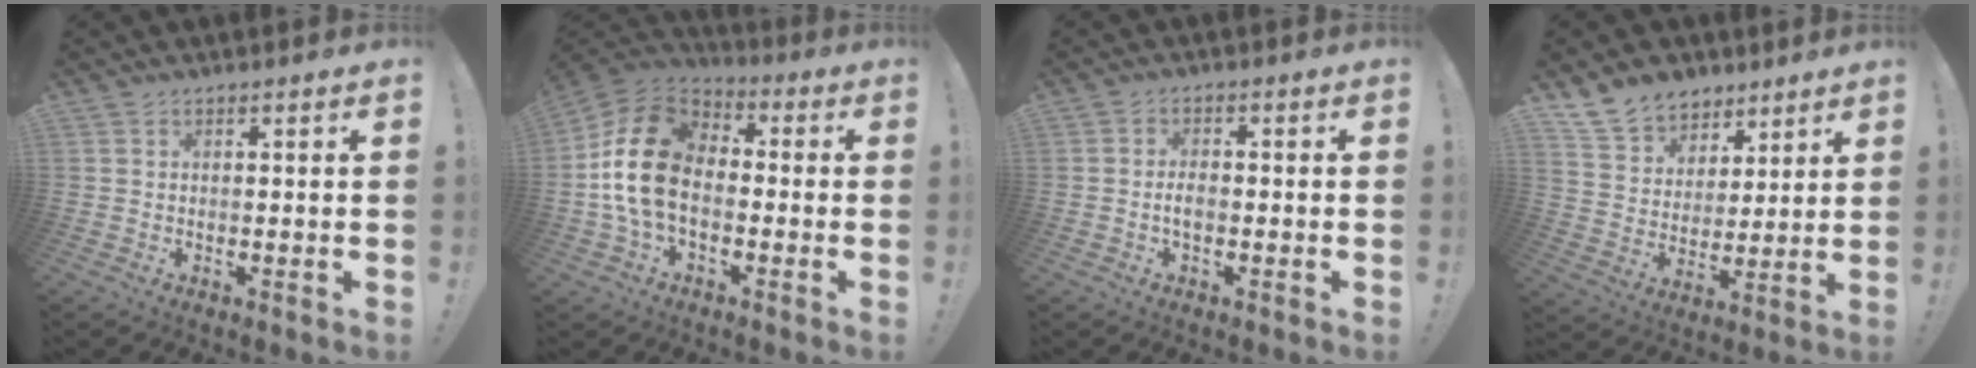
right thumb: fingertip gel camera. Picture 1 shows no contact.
{"total": 18.1, "force": [-0.8, 12.2, 13.4], "torque": [-0.246, 0.026, -0.008]}
{"total": 2.9, "force": [-0.9, 1.4, 2.4], "torque": [-0.049, 0.004, -0.018]}
{"total": 12.3, "force": [8.8, 8.1, 2.6], "torque": [-0.042, -0.068, 0.173]}